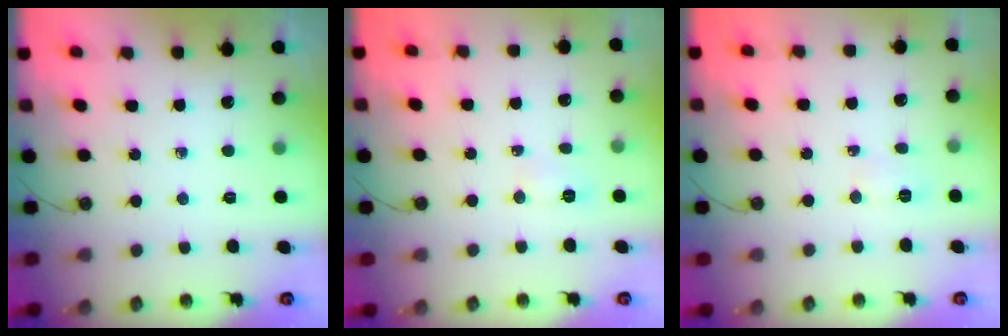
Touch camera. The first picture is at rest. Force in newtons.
{"total": 4.0, "press": 3.9, "slide": 0.4}
{"total": 3.5, "press": 3.4, "slide": 1.0}